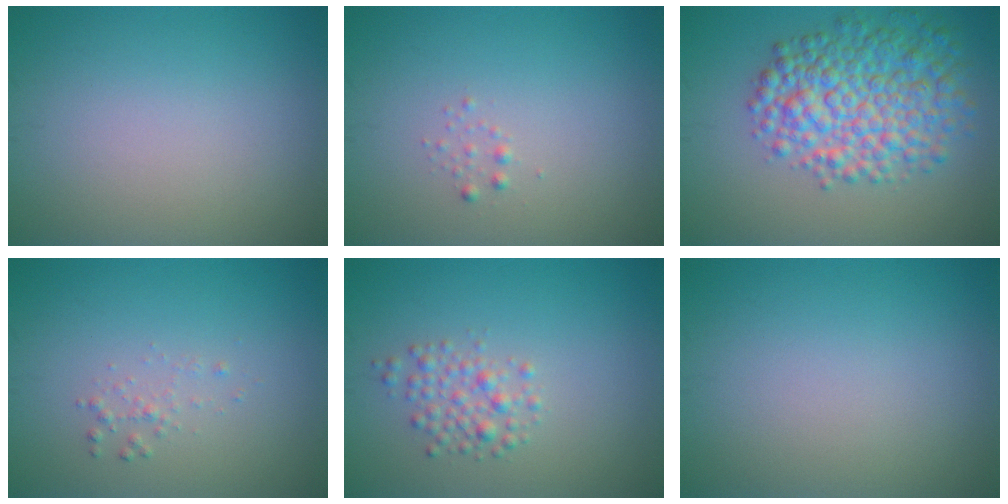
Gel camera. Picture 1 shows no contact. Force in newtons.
{"total": 0.6, "press": 0.6, "slide": 0.1}
{"total": 7.7, "press": 7.7, "slide": 0.2}
{"total": 0.9, "press": 0.9, "slide": 0.0}
{"total": 2.2, "press": 2.2, "slide": 0.1}
{"total": 0.0}